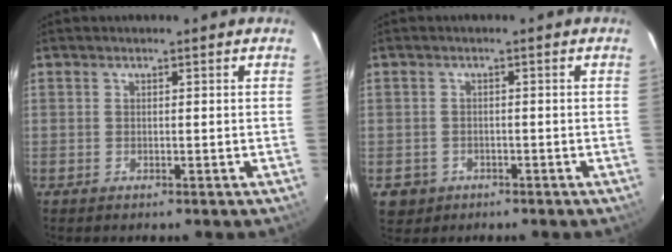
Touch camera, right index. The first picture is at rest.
{"total": 3.7, "force": [-1.5, 3.3, 0.8], "torque": [-0.031, 0.004, -0.016]}